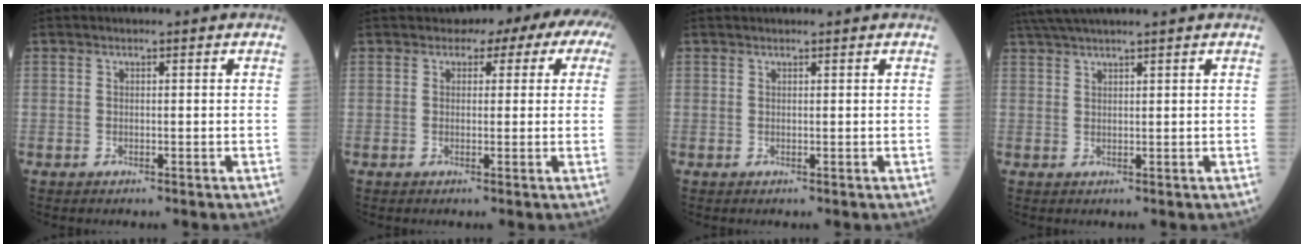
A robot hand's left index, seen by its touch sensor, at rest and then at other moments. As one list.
[{"total": 6.2, "force": [4.1, 3.4, 3.2], "torque": [-0.034, 0.019, 0.027]}, {"total": 0.7, "force": [0.7, 0.0, 0.2], "torque": [-0.005, 0.014, 0.016]}, {"total": 5.3, "force": [4.5, -1.0, 2.7], "torque": [-0.049, 0.030, 0.085]}]